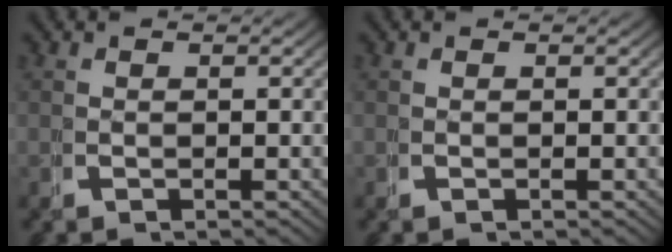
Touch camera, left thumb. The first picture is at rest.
{"total": 0.0}